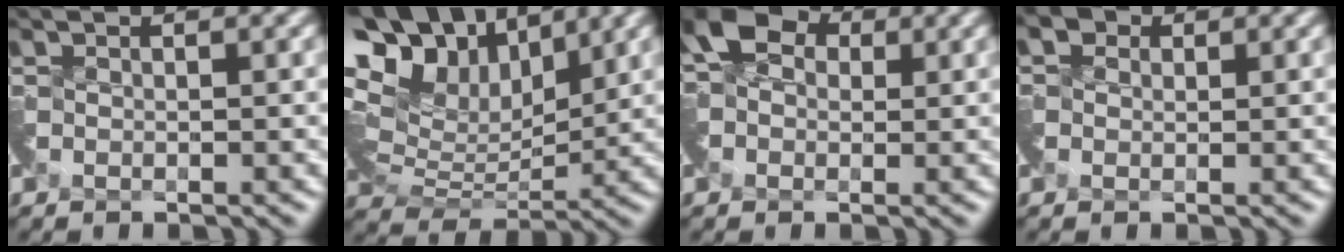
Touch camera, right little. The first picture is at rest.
{"total": 13.6, "force": [8.7, 7.2, 7.6], "torque": [-0.172, 0.049, 0.134]}
{"total": 3.6, "force": [0.2, 3.0, 2.0], "torque": [-0.041, 0.009, -0.006]}
{"total": 1.3, "force": [0.0, 1.3, 0.1], "torque": [-0.008, 0.000, -0.003]}